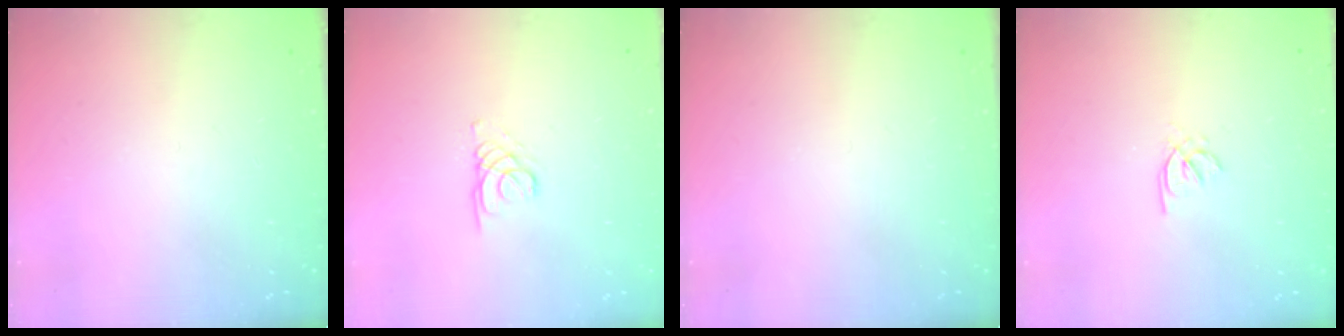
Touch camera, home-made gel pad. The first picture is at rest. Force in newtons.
{"total": 1.4, "press": 1.3, "slide": 0.1}
{"total": 0.0}
{"total": 1.8, "press": 1.8, "slide": 0.5}